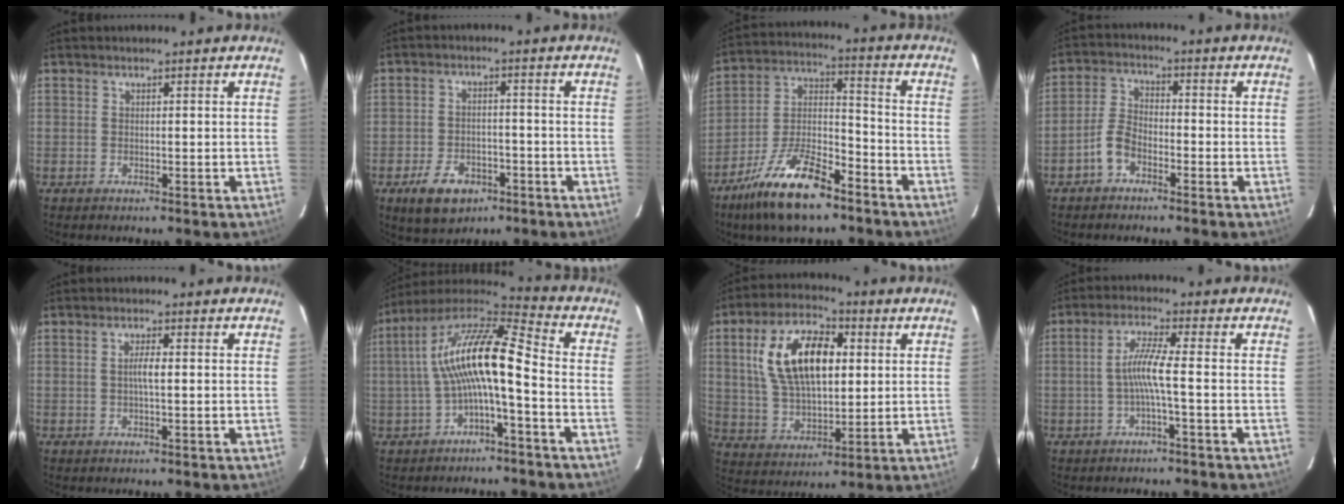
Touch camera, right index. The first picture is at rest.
{"total": 8.9, "force": [-4.9, 6.0, 4.4], "torque": [-0.107, 0.007, -0.067]}
{"total": 17.0, "force": [-11.4, 6.1, 11.1], "torque": [-0.224, -0.003, -0.206]}
{"total": 4.8, "force": [-3.0, 2.5, 2.8], "torque": [-0.067, 0.015, -0.061]}
{"total": 2.2, "force": [0.0, 0.3, 2.2], "torque": [-0.043, 0.003, -0.002]}
{"total": 14.1, "force": [-1.9, 3.0, 13.6], "torque": [-0.263, 0.019, -0.040]}
{"total": 16.8, "force": [3.9, 8.8, 13.8], "torque": [-0.259, 0.024, 0.076]}
{"total": 5.0, "force": [-1.4, -0.4, 4.8], "torque": [-0.106, 0.008, -0.026]}